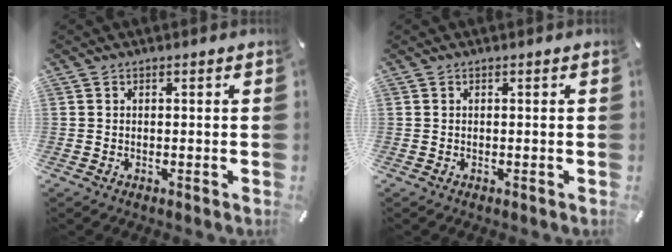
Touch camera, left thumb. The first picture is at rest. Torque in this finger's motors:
{"motor_torque": [0.00, 0.00, -0.01, 0.01, 0.00]}